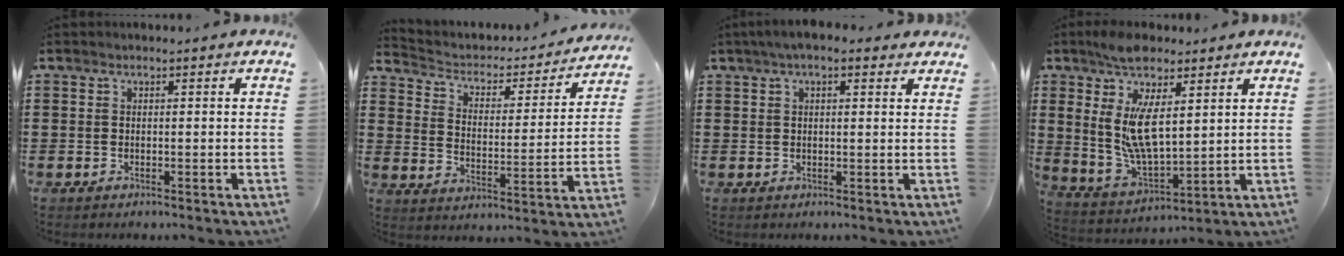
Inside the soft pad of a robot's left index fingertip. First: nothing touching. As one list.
[{"total": 2.6, "force": [2.0, 1.5, 0.8], "torque": [-0.032, -0.020, 0.023]}, {"total": 3.2, "force": [1.8, 1.1, 2.3], "torque": [-0.049, 0.009, 0.032]}, {"total": 11.9, "force": [4.8, 5.1, 9.6], "torque": [-0.207, -0.016, 0.086]}]